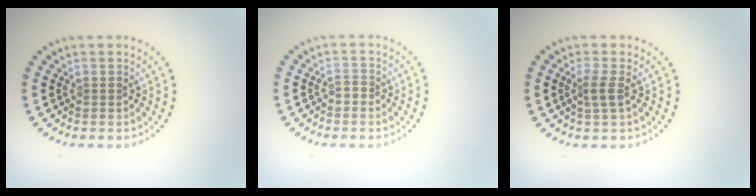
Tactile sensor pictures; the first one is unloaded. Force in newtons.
{"total": 0.8, "press": 0.7, "slide": 0.3}
{"total": 1.6, "press": 1.3, "slide": 0.8}